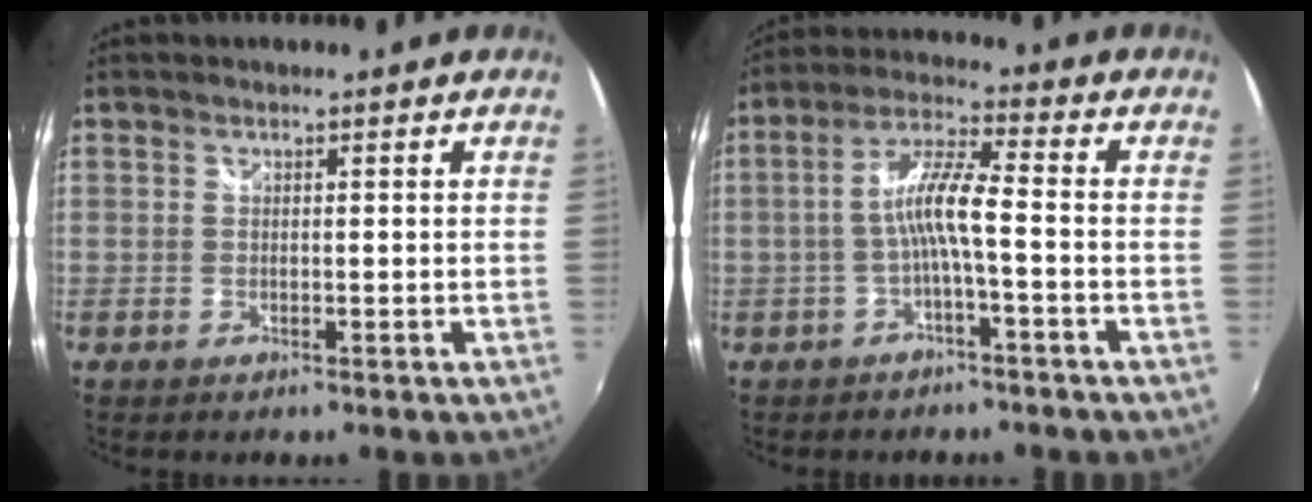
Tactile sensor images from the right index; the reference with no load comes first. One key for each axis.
{"total": 6.8, "fx": -2.2, "fy": 0.4, "fz": 6.4, "tx": -0.141, "ty": 0.013, "tz": -0.039}